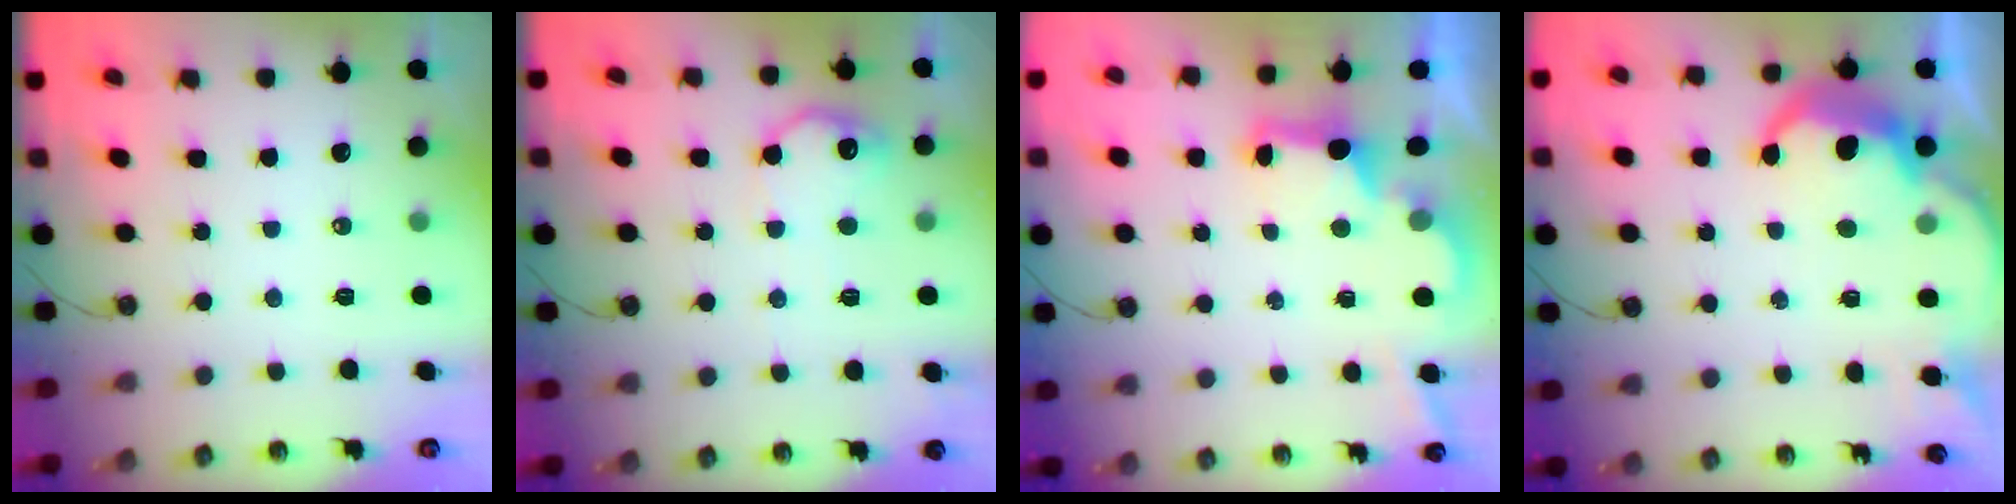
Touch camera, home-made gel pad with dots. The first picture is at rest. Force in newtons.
{"total": 12.5, "press": 12.5, "slide": 0.5}
{"total": 2.8, "press": 2.6, "slide": 0.9}
{"total": 8.1, "press": 8.1, "slide": 0.5}